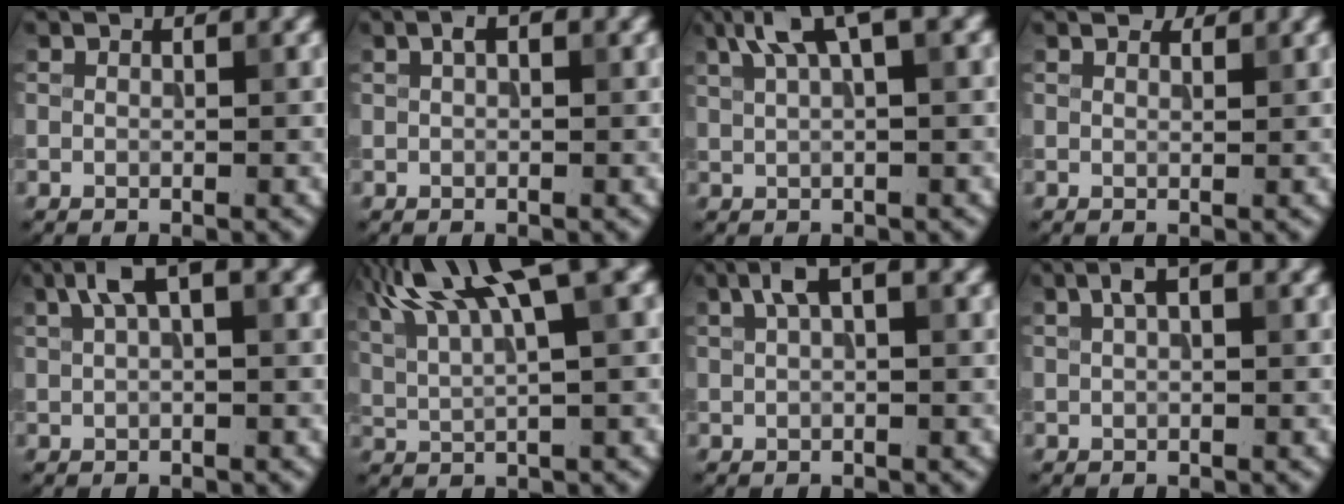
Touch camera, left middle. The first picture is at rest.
{"total": 1.4, "force": [0.5, 0.7, 1.1], "torque": [-0.018, 0.005, 0.008]}
{"total": 5.4, "force": [3.0, 1.3, 4.3], "torque": [-0.077, 0.016, 0.054]}
{"total": 1.6, "force": [1.4, 0.5, 0.5], "torque": [-0.015, 0.001, 0.018]}
{"total": 3.8, "force": [1.7, 1.2, 3.1], "torque": [-0.058, 0.012, 0.027]}
{"total": 12.6, "force": [6.5, 3.4, 10.2], "torque": [-0.175, 0.027, 0.109]}
{"total": 3.1, "force": [1.4, 1.0, 2.6], "torque": [-0.046, 0.010, 0.023]}
{"total": 2.2, "force": [1.0, 0.7, 1.8], "torque": [-0.033, 0.008, 0.017]}